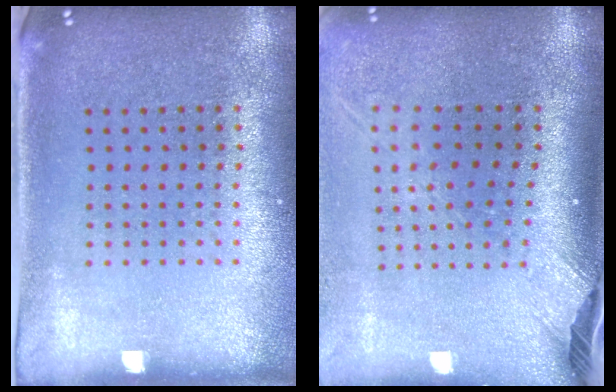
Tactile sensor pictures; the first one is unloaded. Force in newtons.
{"total": 2.6, "press": 1.8, "slide": 1.8}